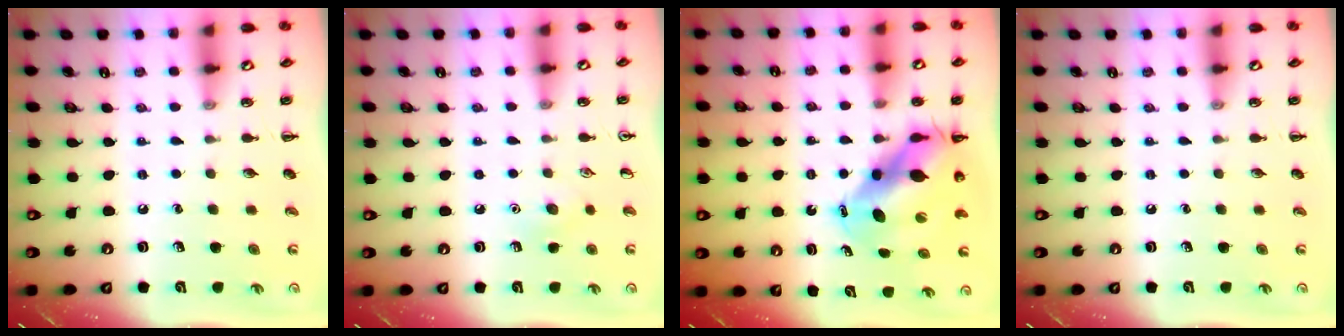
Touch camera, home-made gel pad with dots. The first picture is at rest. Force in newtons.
{"total": 6.5, "press": 6.2, "slide": 1.8}
{"total": 9.5, "press": 9.1, "slide": 2.4}
{"total": 0.0}